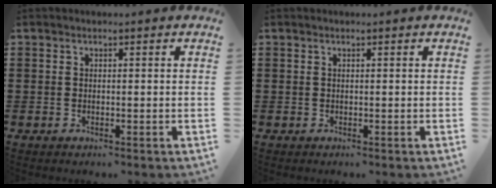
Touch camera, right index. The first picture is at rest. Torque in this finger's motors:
{"motor_torque": [-0.37, 0.38, 0.00, -0.01]}